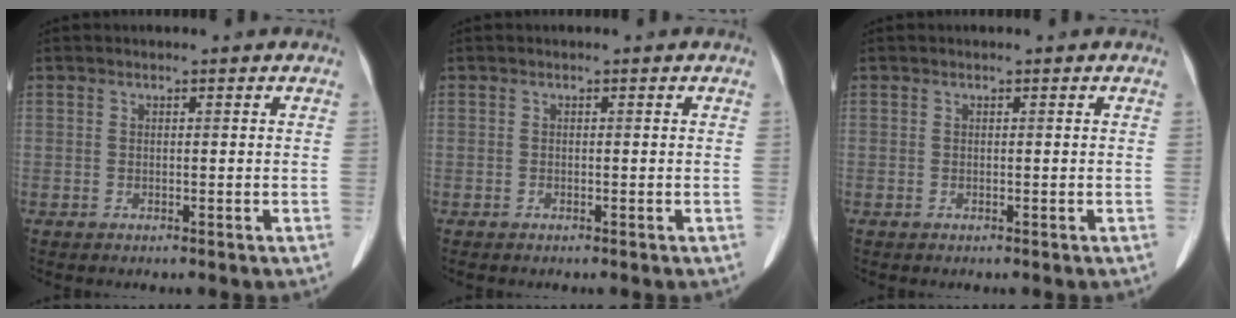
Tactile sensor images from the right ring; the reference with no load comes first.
{"total": 0.0}
{"total": 0.0}